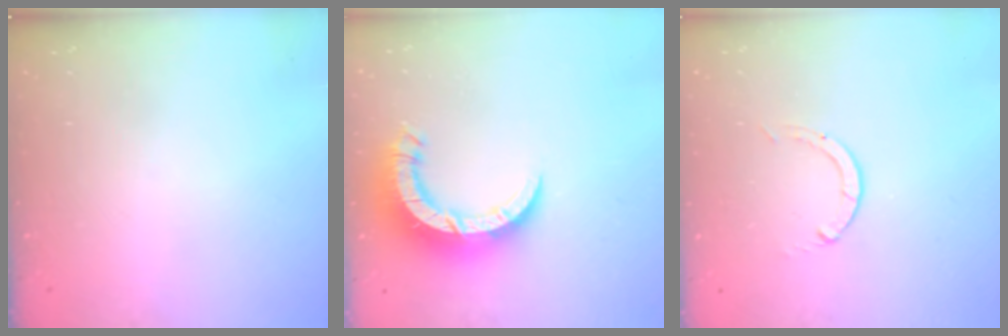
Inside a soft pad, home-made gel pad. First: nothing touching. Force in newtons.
{"total": 10.0, "press": 9.9, "slide": 1.2}
{"total": 0.0}